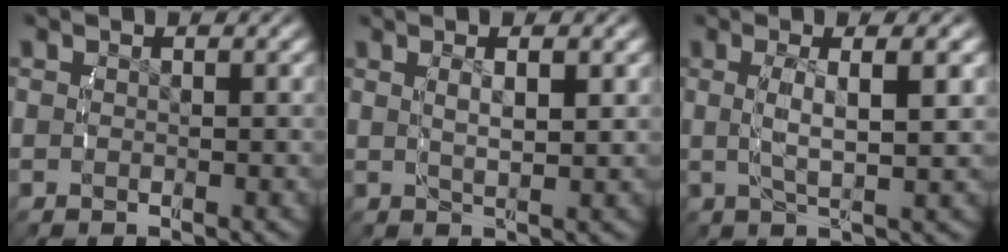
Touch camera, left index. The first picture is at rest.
{"total": 2.6, "force": [0.8, 0.3, 2.5], "torque": [-0.042, -0.004, 0.022]}
{"total": 4.0, "force": [0.6, 0.5, 3.9], "torque": [-0.079, -0.001, 0.019]}